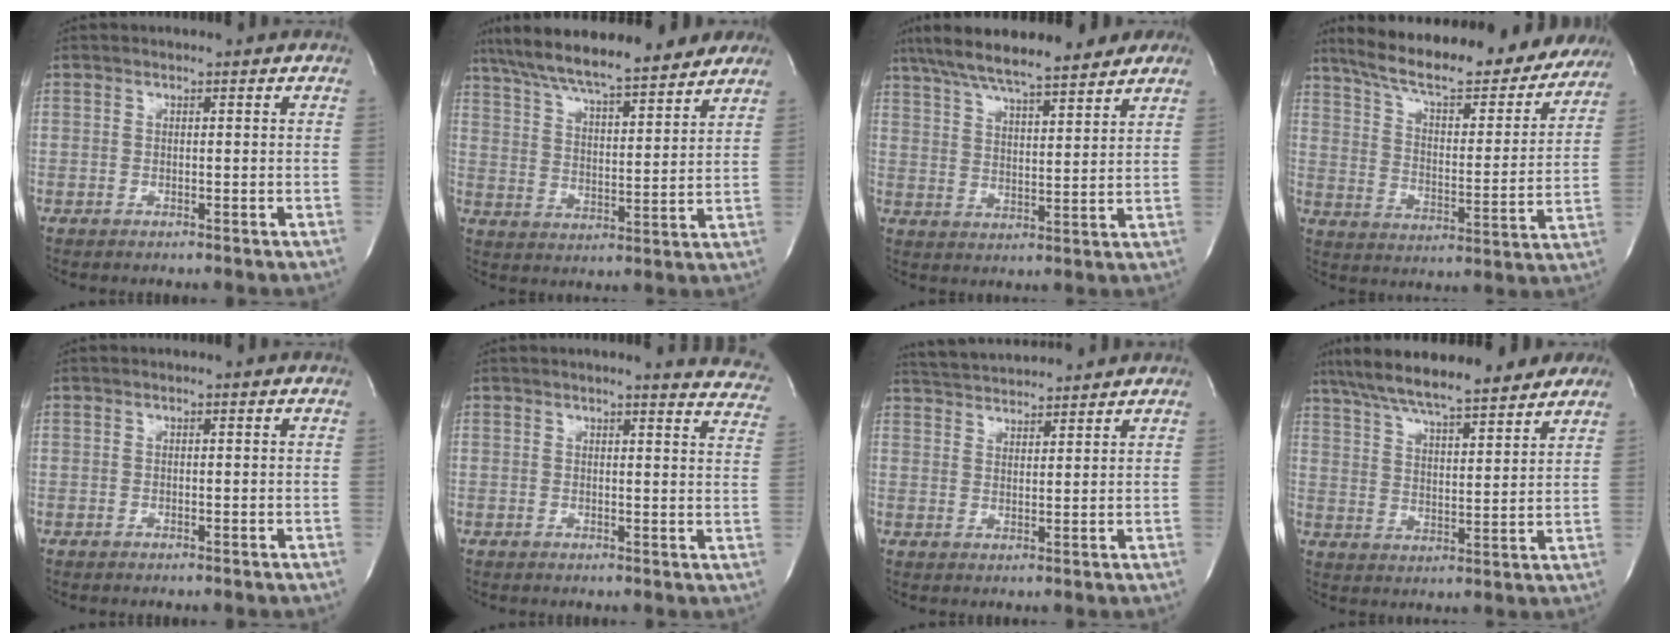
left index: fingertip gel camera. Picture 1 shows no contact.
{"total": 20.4, "force": [17.0, 3.5, 10.8], "torque": [-0.182, 0.030, 0.252]}
{"total": 17.2, "force": [13.9, 3.2, 9.7], "torque": [-0.167, 0.031, 0.210]}
{"total": 26.0, "force": [22.7, 6.1, 11.1], "torque": [-0.177, -0.021, 0.304]}
{"total": 0.0}
{"total": 10.7, "force": [10.2, 0.9, 3.0], "torque": [-0.014, -0.067, 0.077]}
{"total": 8.0, "force": [7.8, 0.5, 1.7], "torque": [-0.040, 0.023, 0.127]}
{"total": 19.0, "force": [15.7, 3.3, 10.2], "torque": [-0.174, 0.030, 0.234]}